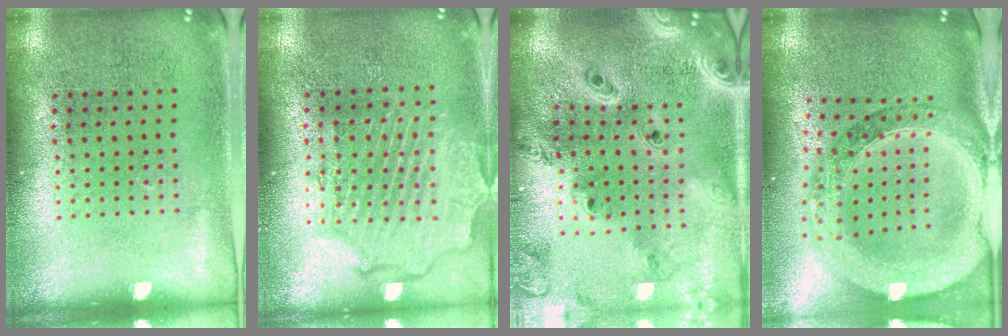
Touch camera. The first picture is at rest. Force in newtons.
{"total": 2.4, "press": 2.2, "slide": 0.9}
{"total": 4.0, "press": 3.1, "slide": 2.6}
{"total": 2.5, "press": 2.2, "slide": 1.2}